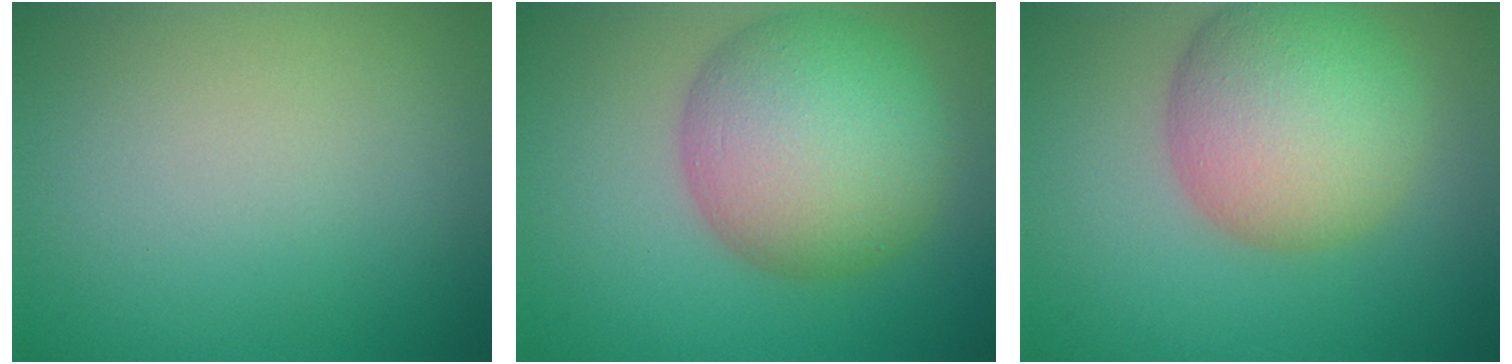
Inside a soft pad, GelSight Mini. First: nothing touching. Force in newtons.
{"total": 9.9, "press": 9.8, "slide": 0.5}
{"total": 8.5, "press": 8.4, "slide": 0.3}